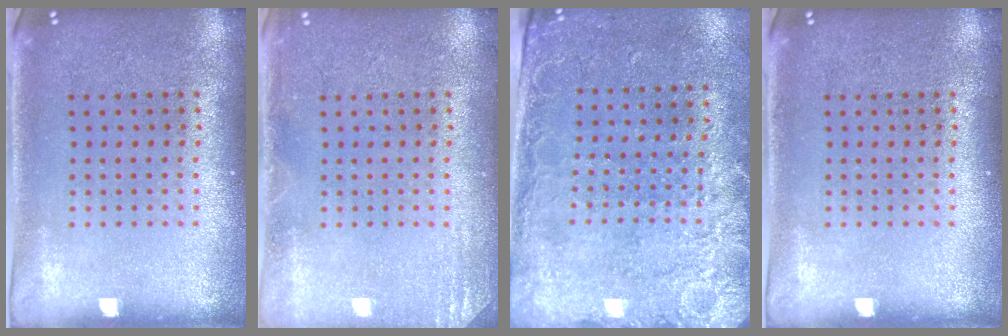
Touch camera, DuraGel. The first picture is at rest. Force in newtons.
{"total": 1.6, "press": 1.6, "slide": 0.3}
{"total": 2.6, "press": 2.1, "slide": 1.4}
{"total": 0.0}